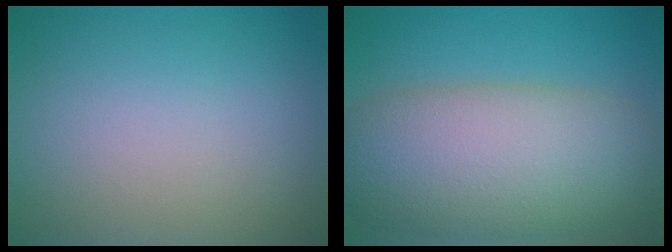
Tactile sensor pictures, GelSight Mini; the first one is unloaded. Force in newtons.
{"total": 10.8, "press": 10.8, "slide": 0.5}